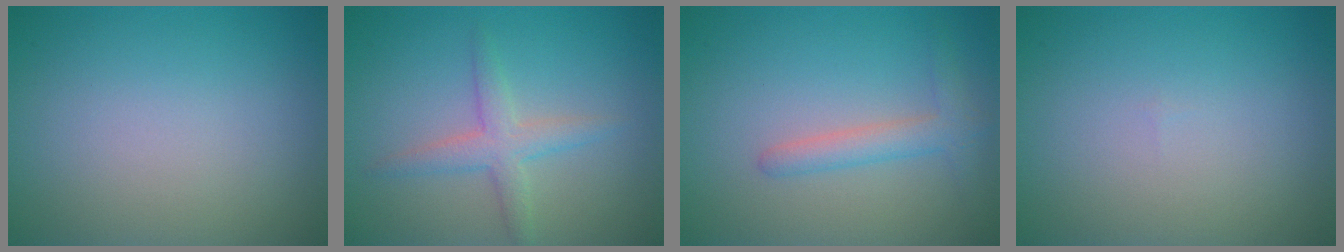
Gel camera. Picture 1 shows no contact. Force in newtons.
{"total": 2.7, "press": 2.7, "slide": 0.1}
{"total": 2.4, "press": 2.4, "slide": 0.2}
{"total": 0.0}